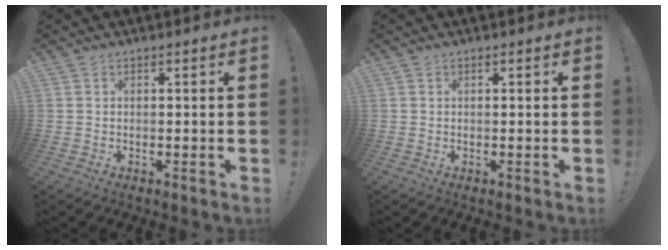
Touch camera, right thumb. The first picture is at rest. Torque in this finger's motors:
{"motor_torque": [-0.05, -0.71, 0.03, 0.08, 0.00]}